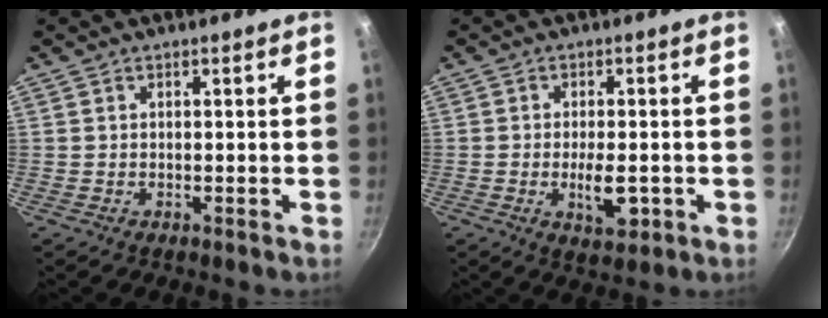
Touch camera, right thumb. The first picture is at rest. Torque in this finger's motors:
{"motor_torque": [2.17, 2.84, 0.96, -0.59, 0.28]}